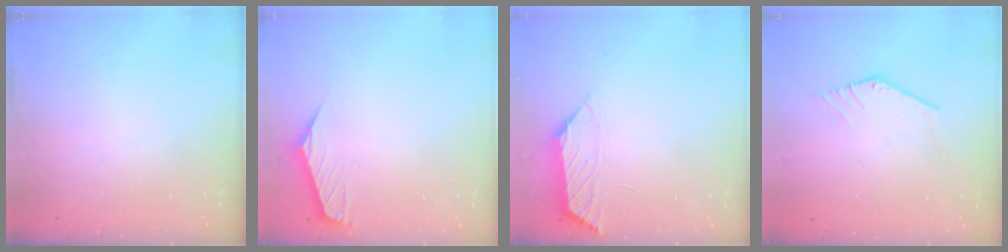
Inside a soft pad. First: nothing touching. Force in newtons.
{"total": 1.3, "press": 1.2, "slide": 0.5}
{"total": 1.3, "press": 1.3, "slide": 0.4}
{"total": 0.5, "press": 0.3, "slide": 0.4}